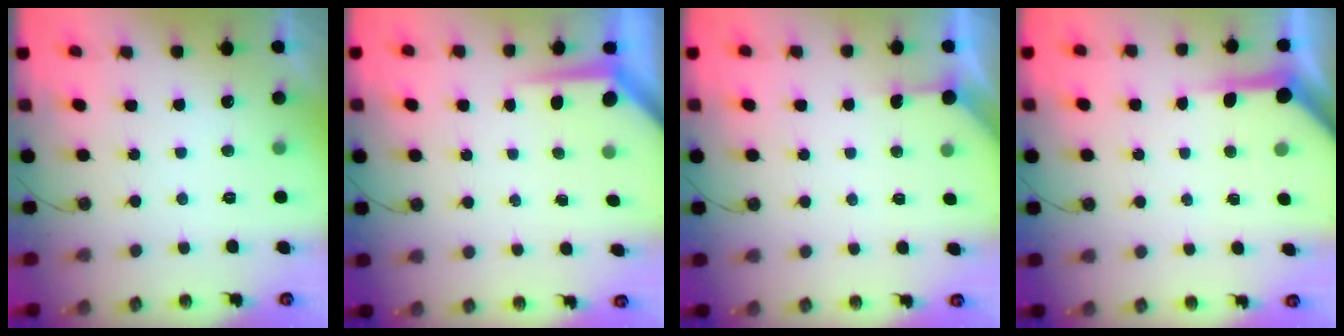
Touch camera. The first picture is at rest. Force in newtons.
{"total": 4.0, "press": 3.9, "slide": 0.3}
{"total": 1.6, "press": 1.5, "slide": 0.3}
{"total": 5.0, "press": 5.0, "slide": 0.1}